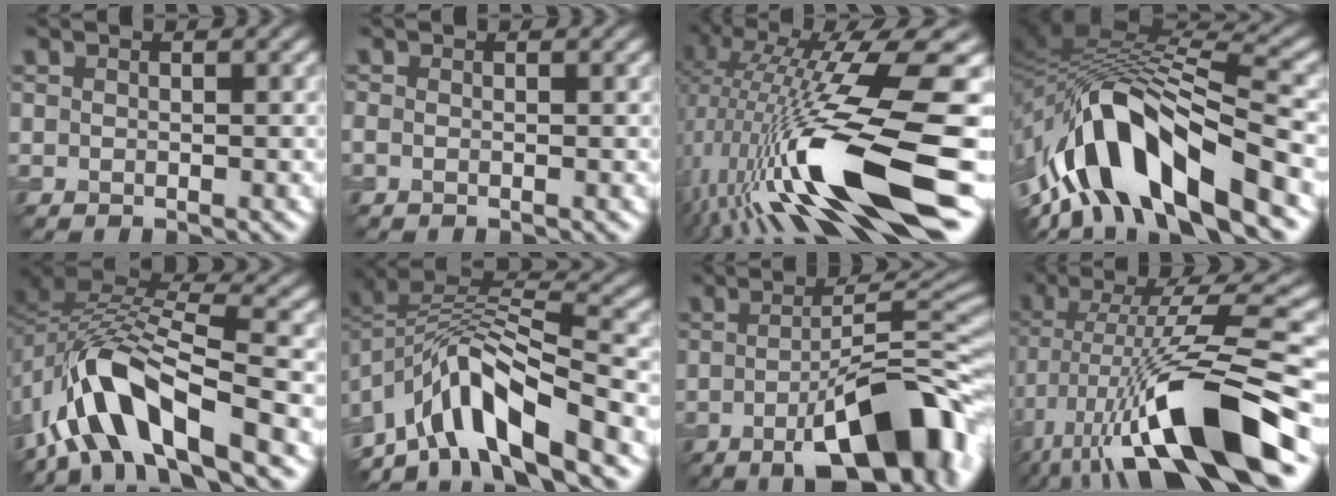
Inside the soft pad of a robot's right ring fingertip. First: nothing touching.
{"total": 0.9, "force": [-0.2, 0.6, 0.7], "torque": [-0.002, 0.005, -0.013]}
{"total": 15.7, "force": [-2.0, 3.7, 15.1], "torque": [-0.265, 0.010, -0.022]}
{"total": 12.9, "force": [-5.3, 5.3, 10.5], "torque": [-0.188, 0.015, -0.084]}
{"total": 9.7, "force": [-5.5, 3.8, 7.0], "torque": [-0.125, 0.018, -0.106]}
{"total": 9.3, "force": [-5.3, 3.9, 6.5], "torque": [-0.106, 0.016, -0.096]}
{"total": 11.0, "force": [-4.5, 3.2, 9.5], "torque": [-0.138, 0.011, -0.065]}
{"total": 13.5, "force": [-4.0, 3.0, 12.5], "torque": [-0.219, 0.016, -0.055]}